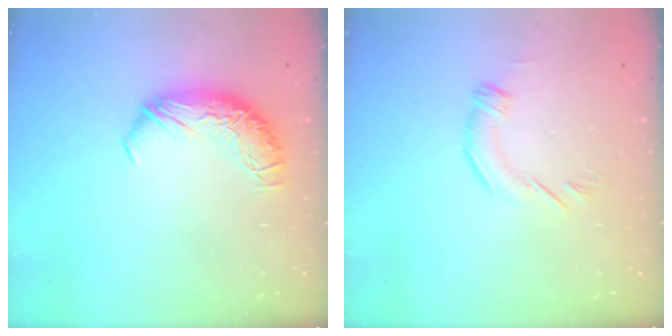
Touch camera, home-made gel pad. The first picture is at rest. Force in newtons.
{"total": 2.4, "press": 2.1, "slide": 1.0}